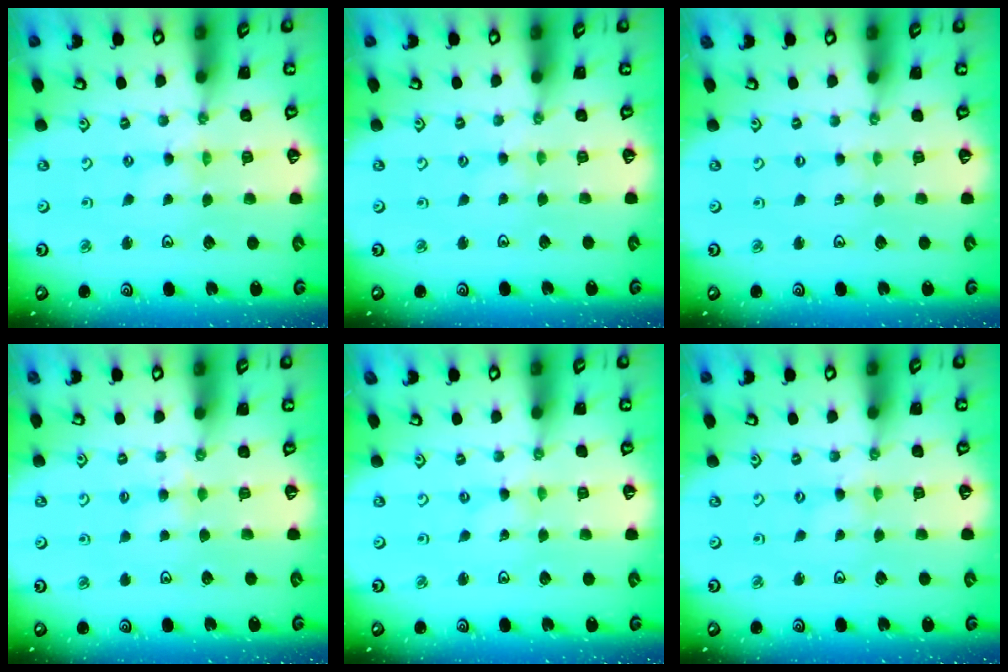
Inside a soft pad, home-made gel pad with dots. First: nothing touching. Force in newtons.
{"total": 0.7, "press": 0.7, "slide": 0.2}
{"total": 0.0}
{"total": 3.3, "press": 3.2, "slide": 0.6}
{"total": 0.0}
{"total": 0.0}